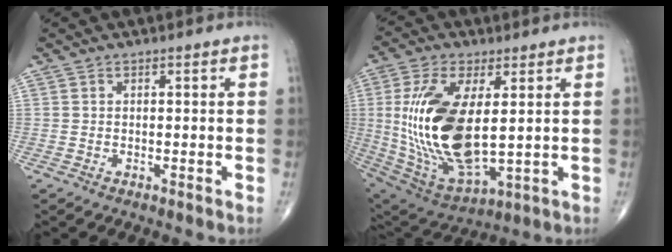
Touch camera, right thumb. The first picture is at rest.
{"total": 21.5, "force": [1.8, 9.7, 19.1], "torque": [-0.392, -0.020, 0.050]}